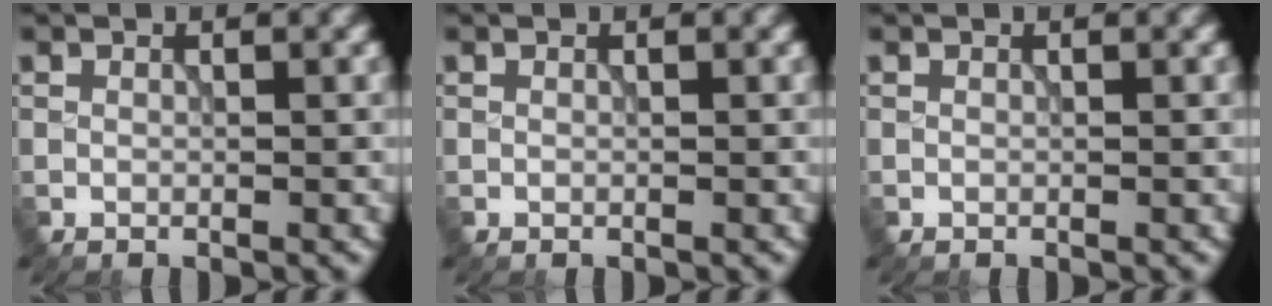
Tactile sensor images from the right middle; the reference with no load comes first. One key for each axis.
{"total": 0.0}
{"total": 0.0}